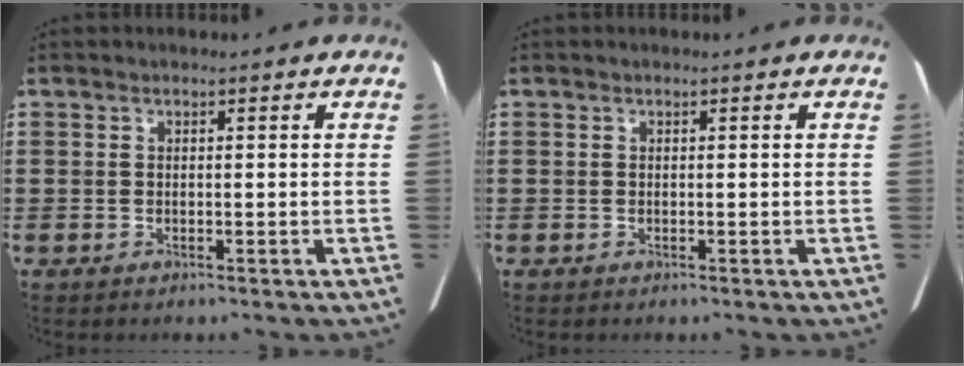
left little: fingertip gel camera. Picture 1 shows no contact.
{"total": 0.0}